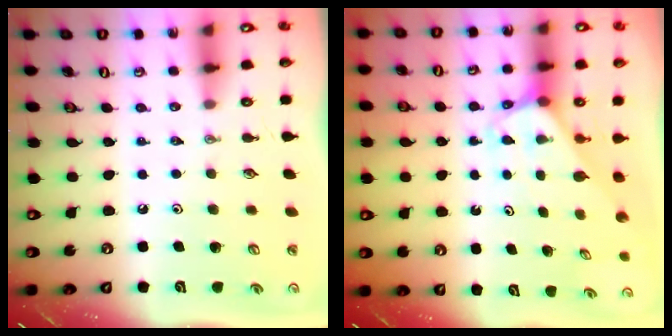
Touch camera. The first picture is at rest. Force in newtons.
{"total": 2.5, "press": 2.5, "slide": 0.2}